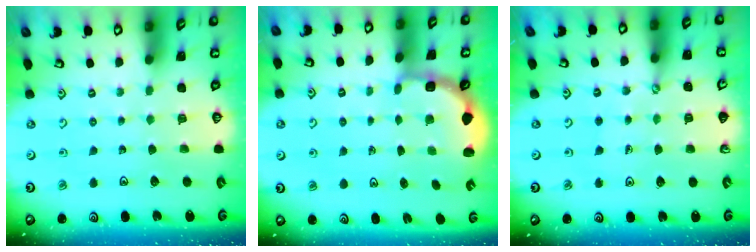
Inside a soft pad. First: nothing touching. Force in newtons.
{"total": 2.8, "press": 2.4, "slide": 1.4}
{"total": 2.5, "press": 2.5, "slide": 0.2}